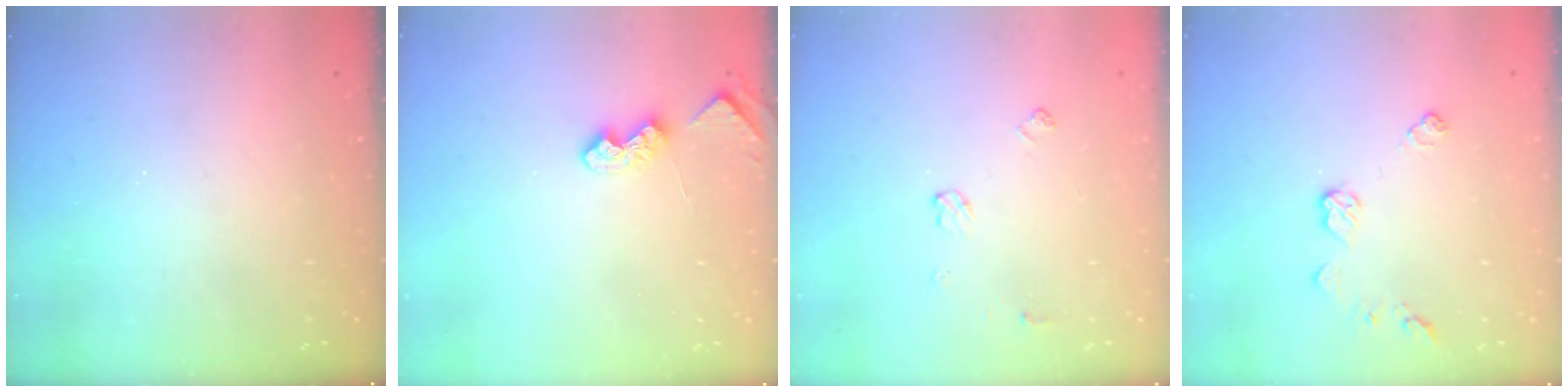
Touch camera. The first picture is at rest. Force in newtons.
{"total": 4.2, "press": 4.2, "slide": 0.5}
{"total": 5.0, "press": 5.0, "slide": 0.7}
{"total": 7.2, "press": 7.2, "slide": 0.2}